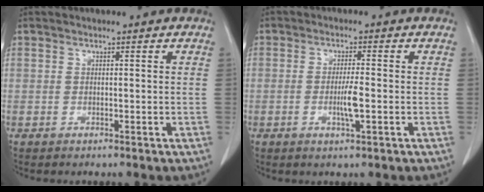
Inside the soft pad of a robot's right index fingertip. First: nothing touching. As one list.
[{"total": 3.6, "force": [-0.8, 0.2, 3.5], "torque": [-0.070, -0.005, -0.015]}]